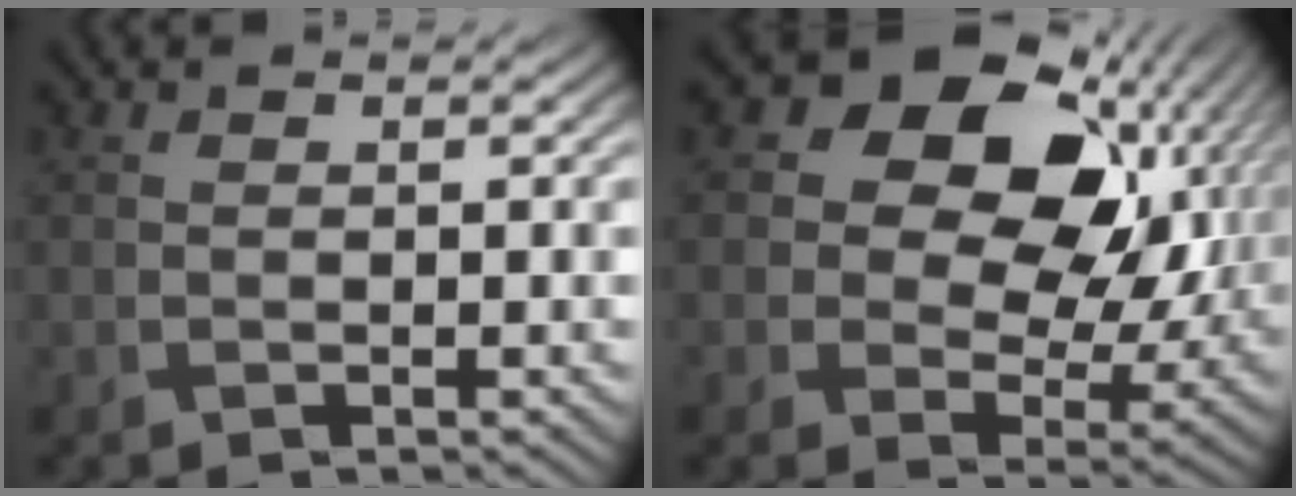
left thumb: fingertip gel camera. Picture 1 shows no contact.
{"total": 15.7, "force": [4.4, 11.2, 10.1], "torque": [-0.146, 0.005, 0.074]}